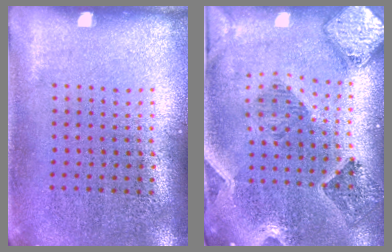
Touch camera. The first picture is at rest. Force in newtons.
{"total": 1.8, "press": 1.7, "slide": 0.4}